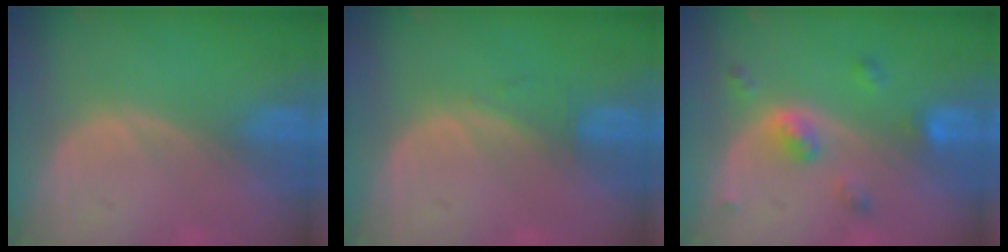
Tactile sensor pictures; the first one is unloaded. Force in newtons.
{"total": 1.2, "press": 1.2, "slide": 0.1}
{"total": 5.0, "press": 4.4, "slide": 2.5}